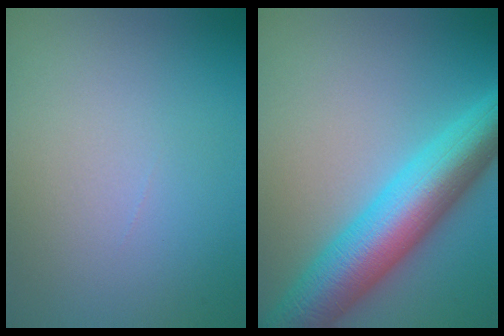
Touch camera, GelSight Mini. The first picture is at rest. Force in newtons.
{"total": 9.7, "press": 9.7, "slide": 0.1}